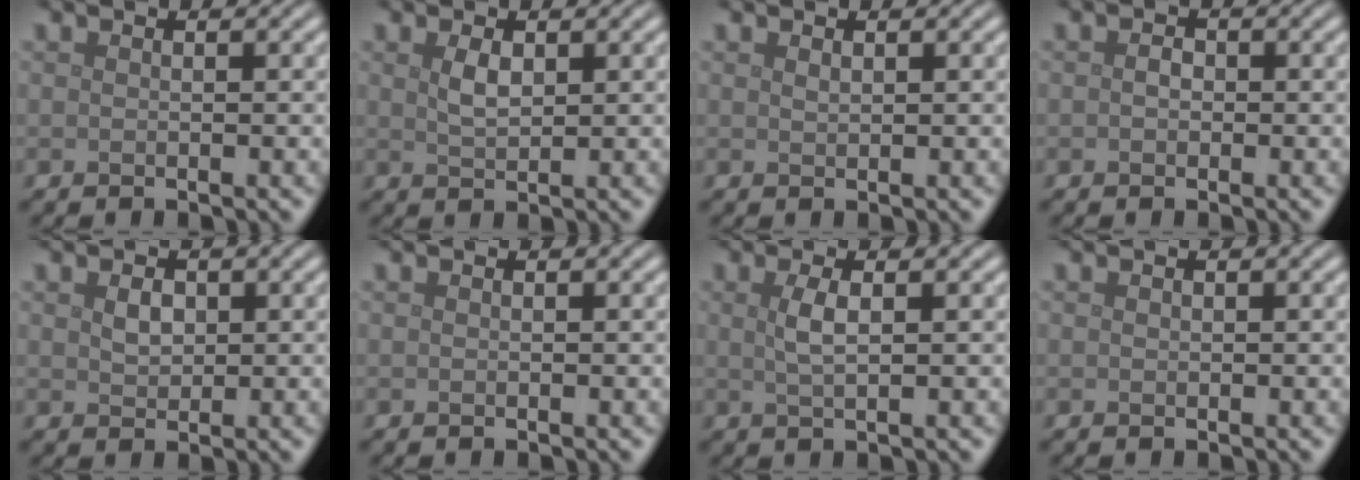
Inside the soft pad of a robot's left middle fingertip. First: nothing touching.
{"total": 1.7, "force": [0.7, 0.8, 1.4], "torque": [-0.031, -0.001, 0.017]}
{"total": 0.5, "force": [0.4, 0.2, 0.3], "torque": [-0.008, -0.001, 0.009]}
{"total": 1.0, "force": [-0.1, 0.8, 0.6], "torque": [-0.010, -0.002, -0.005]}
{"total": 1.5, "force": [0.4, 1.1, 0.9], "torque": [-0.020, 0.000, 0.010]}
{"total": 0.0}
{"total": 2.0, "force": [0.5, 0.6, 1.8], "torque": [-0.036, 0.002, 0.008]}
{"total": 0.0}